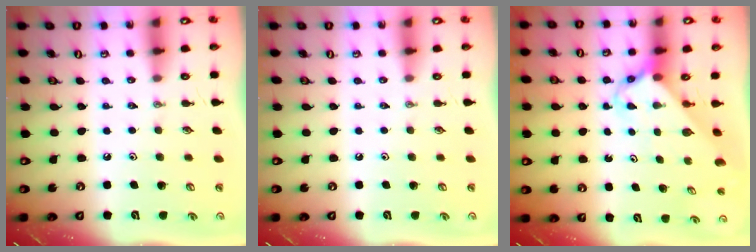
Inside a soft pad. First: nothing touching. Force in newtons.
{"total": 0.0}
{"total": 2.9, "press": 2.9, "slide": 0.3}